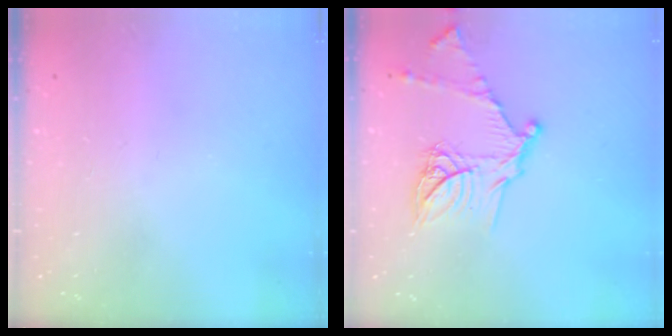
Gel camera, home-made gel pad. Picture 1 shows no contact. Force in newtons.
{"total": 15.4, "press": 15.4, "slide": 1.1}